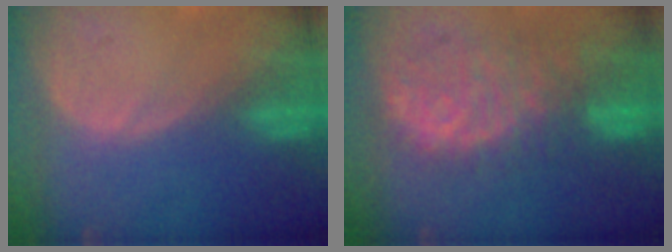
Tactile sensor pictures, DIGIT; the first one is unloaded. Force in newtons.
{"total": 11.0, "press": 9.6, "slide": 5.4}